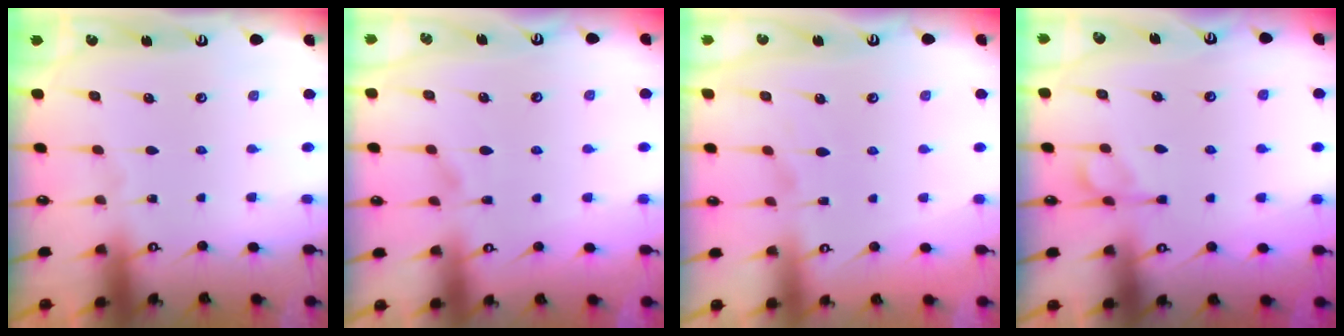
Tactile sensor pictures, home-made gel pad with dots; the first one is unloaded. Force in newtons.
{"total": 1.8, "press": 1.6, "slide": 1.0}
{"total": 1.1, "press": 0.4, "slide": 1.1}
{"total": 5.3, "press": 5.3, "slide": 0.7}